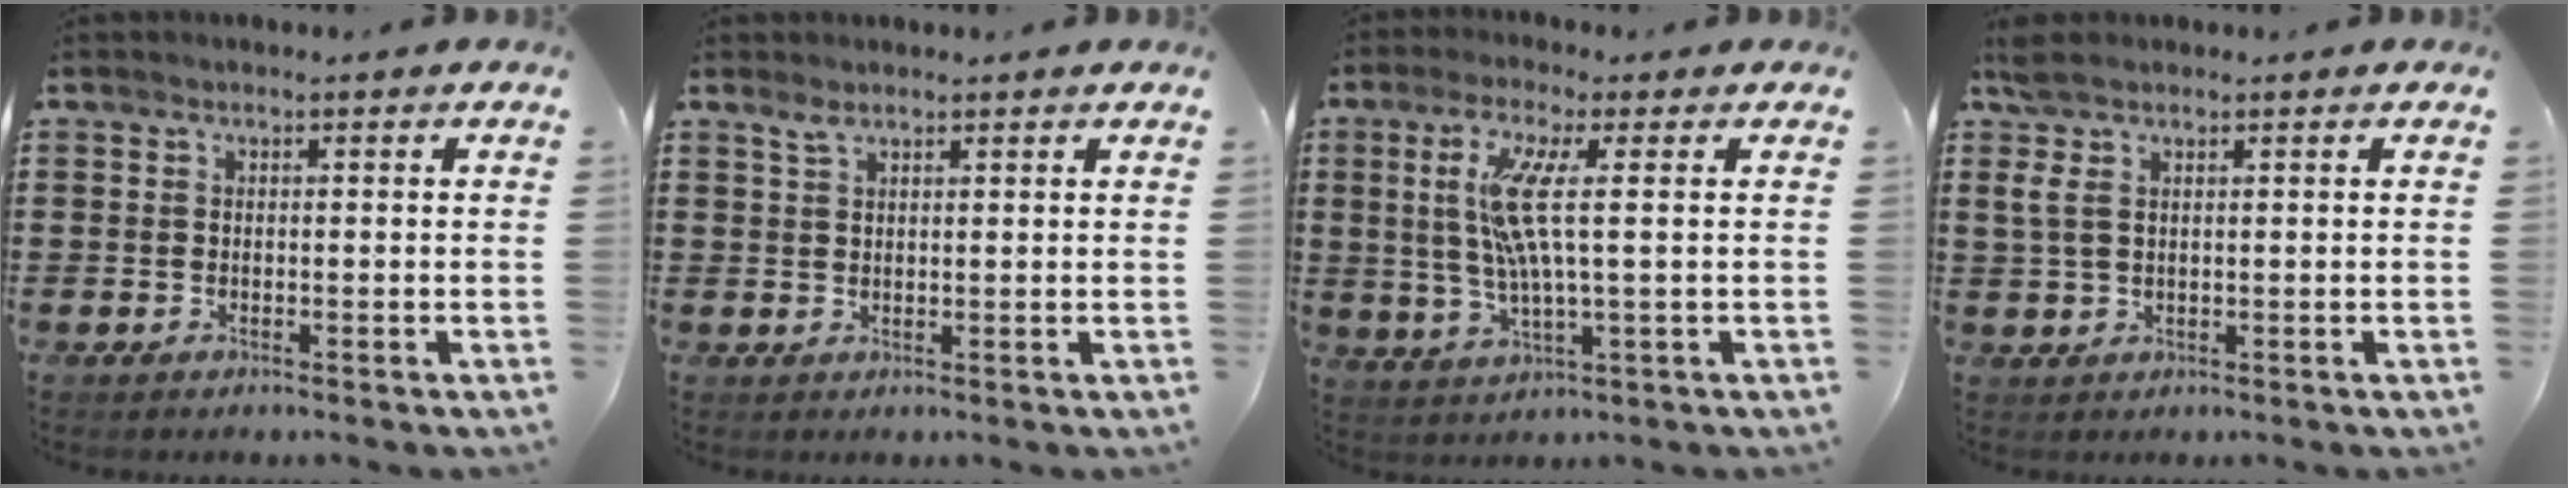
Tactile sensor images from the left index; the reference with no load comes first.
{"total": 1.9, "force": [1.6, 0.5, 0.9], "torque": [-0.023, 0.003, 0.029]}
{"total": 9.0, "force": [1.9, 1.0, 8.7], "torque": [-0.193, -0.012, 0.022]}
{"total": 3.2, "force": [1.5, 1.2, 2.5], "torque": [-0.063, 0.002, 0.025]}